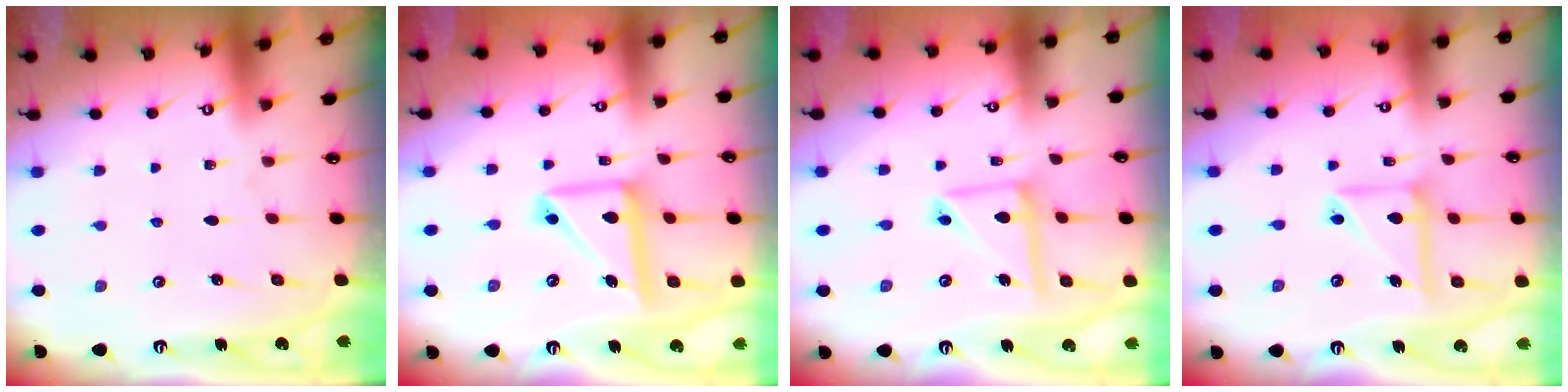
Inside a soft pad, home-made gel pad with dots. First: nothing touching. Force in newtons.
{"total": 14.6, "press": 14.5, "slide": 1.3}
{"total": 11.2, "press": 11.1, "slide": 1.0}
{"total": 11.8, "press": 11.7, "slide": 1.1}